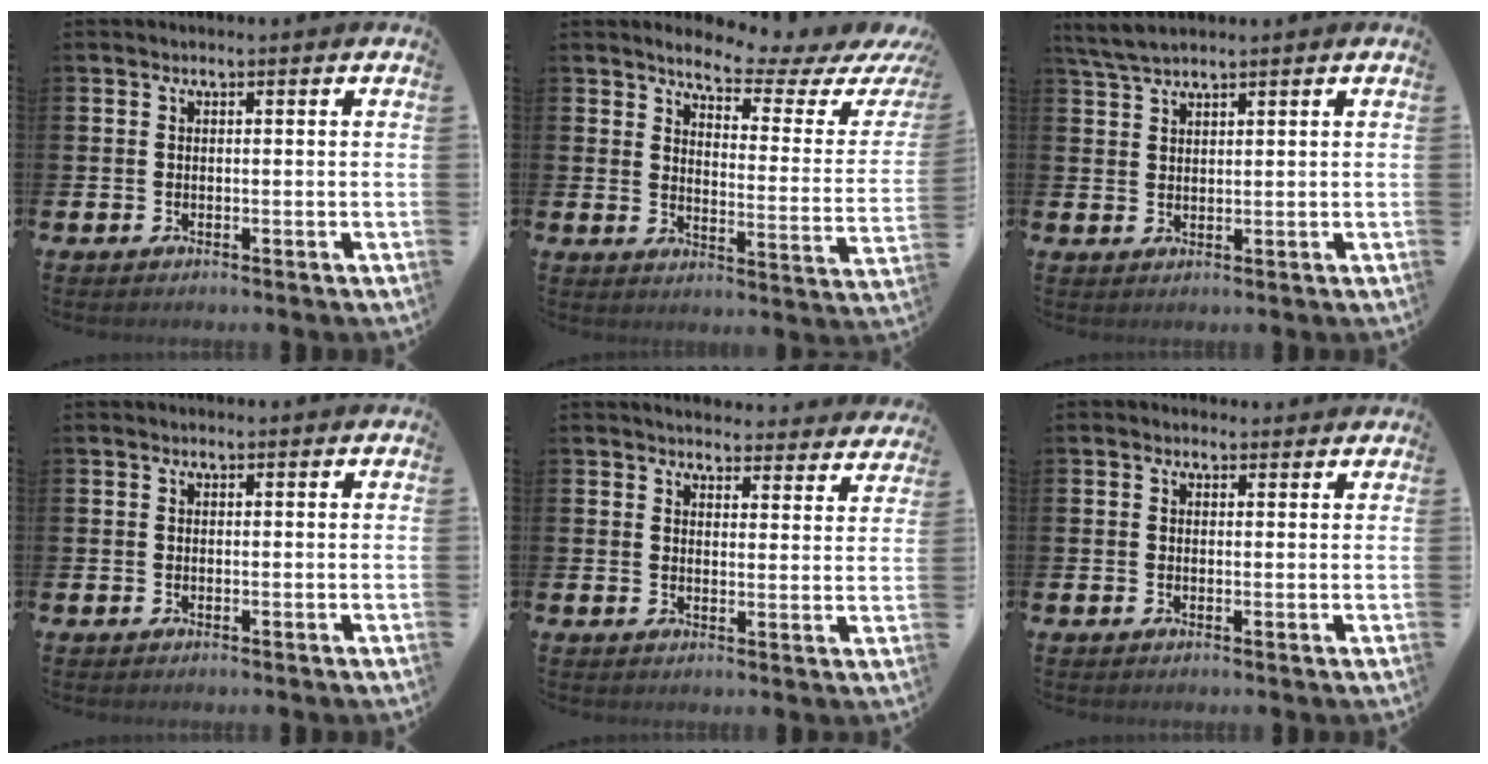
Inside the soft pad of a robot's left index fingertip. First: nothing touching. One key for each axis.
{"total": 5.2, "fx": 4.6, "fy": 0.7, "fz": 2.2, "tx": -0.053, "ty": -0.038, "tz": 0.069}
{"total": 3.5, "fx": 3.2, "fy": 0.5, "fz": 1.3, "tx": -0.038, "ty": -0.002, "tz": 0.060}
{"total": 0.0}
{"total": 4.1, "fx": 4.1, "fy": 0.7, "fz": 0.1, "tx": -0.004, "ty": -0.031, "tz": 0.070}
{"total": 0.9, "fx": 0.7, "fy": 0.5, "fz": 0.1, "tx": 0.004, "ty": 0.004, "tz": 0.010}